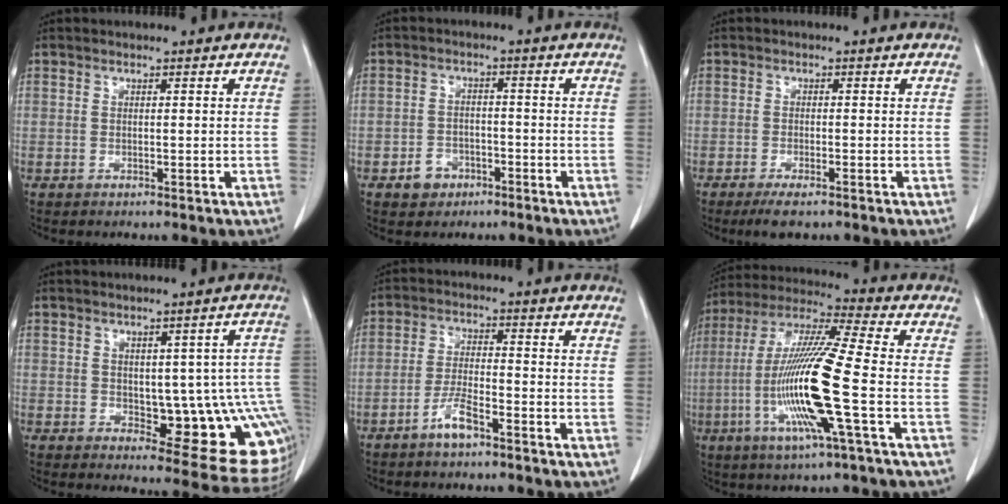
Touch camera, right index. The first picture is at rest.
{"total": 4.0, "force": [-2.1, 3.2, 1.1], "torque": [-0.011, 0.011, -0.030]}
{"total": 3.4, "force": [-2.4, 0.8, 2.3], "torque": [-0.035, -0.005, -0.038]}
{"total": 13.8, "force": [-1.6, 5.1, 12.8], "torque": [-0.104, 0.019, -0.002]}
{"total": 4.4, "force": [-3.0, 0.7, 3.1], "torque": [-0.062, 0.001, -0.059]}
{"total": 16.8, "force": [-4.0, -0.2, 16.3], "torque": [-0.335, -0.011, -0.087]}